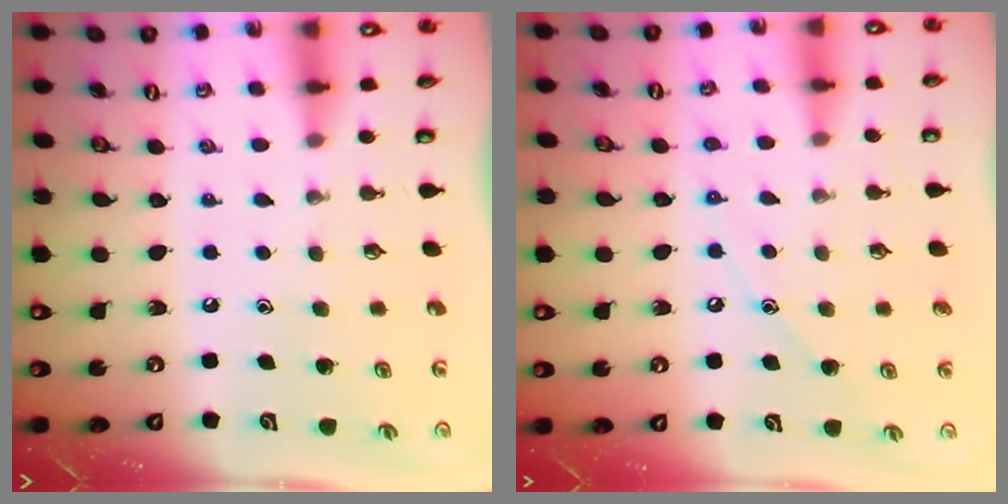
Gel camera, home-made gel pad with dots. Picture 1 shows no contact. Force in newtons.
{"total": 6.3, "press": 6.3, "slide": 0.3}